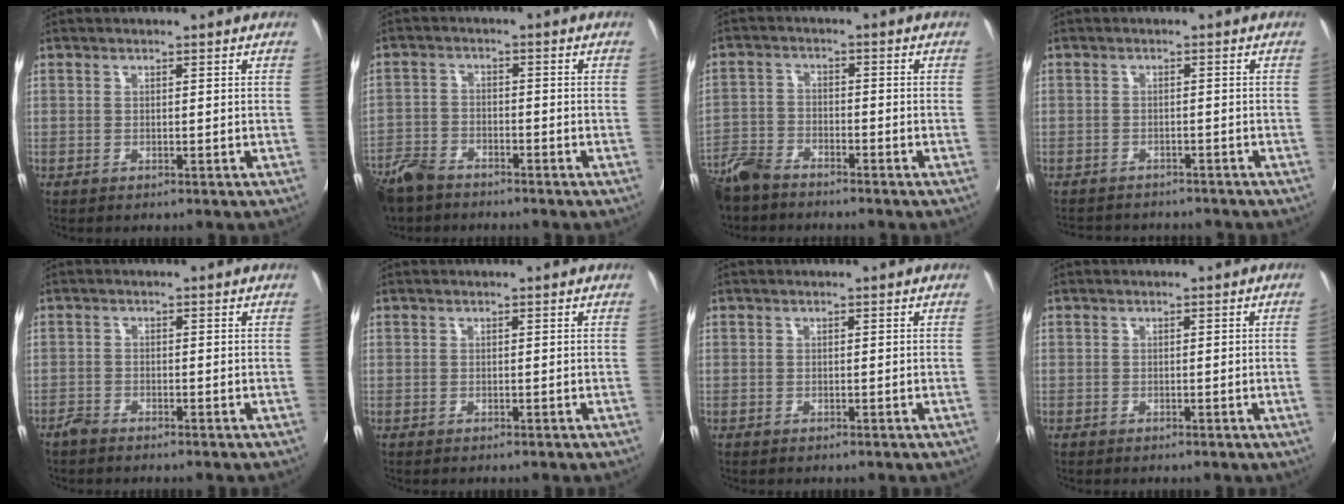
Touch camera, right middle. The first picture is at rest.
{"total": 7.0, "force": [-6.0, 2.5, 2.6], "torque": [-0.051, -0.015, -0.114]}
{"total": 6.7, "force": [-6.1, 1.9, 2.3], "torque": [-0.043, -0.017, -0.118]}
{"total": 8.7, "force": [-8.1, 2.4, 2.1], "torque": [-0.038, 0.002, -0.100]}
{"total": 1.4, "force": [-1.3, 0.2, 0.3], "torque": [-0.008, -0.001, -0.028]}
{"total": 0.0}
{"total": 0.0}
{"total": 1.3, "force": [-0.2, -0.4, 1.2], "torque": [-0.014, -0.001, 0.000]}